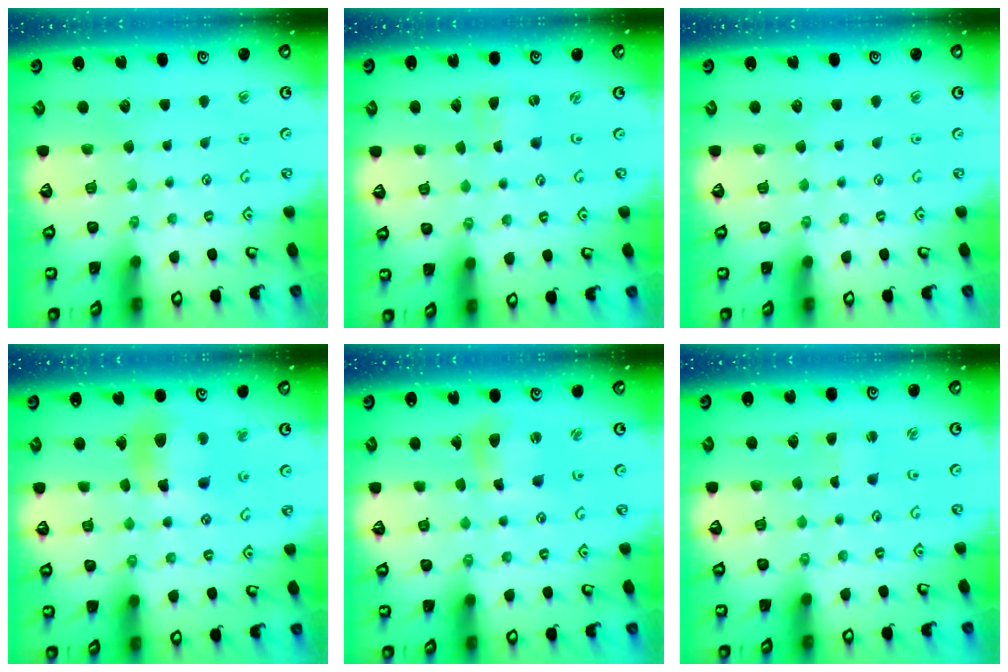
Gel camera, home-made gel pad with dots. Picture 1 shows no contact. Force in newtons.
{"total": 0.0}
{"total": 0.0}
{"total": 12.3, "press": 12.0, "slide": 2.6}
{"total": 7.5, "press": 7.4, "slide": 1.0}
{"total": 1.6, "press": 1.6, "slide": 0.3}